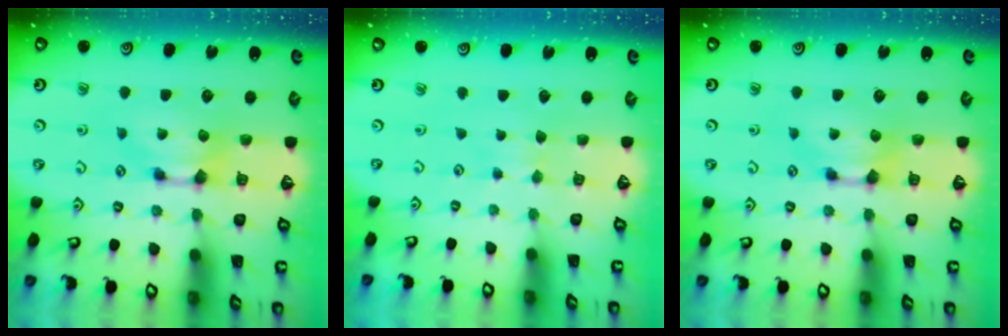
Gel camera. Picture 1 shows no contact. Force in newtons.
{"total": 2.9, "press": 2.9, "slide": 0.4}
{"total": 0.0}